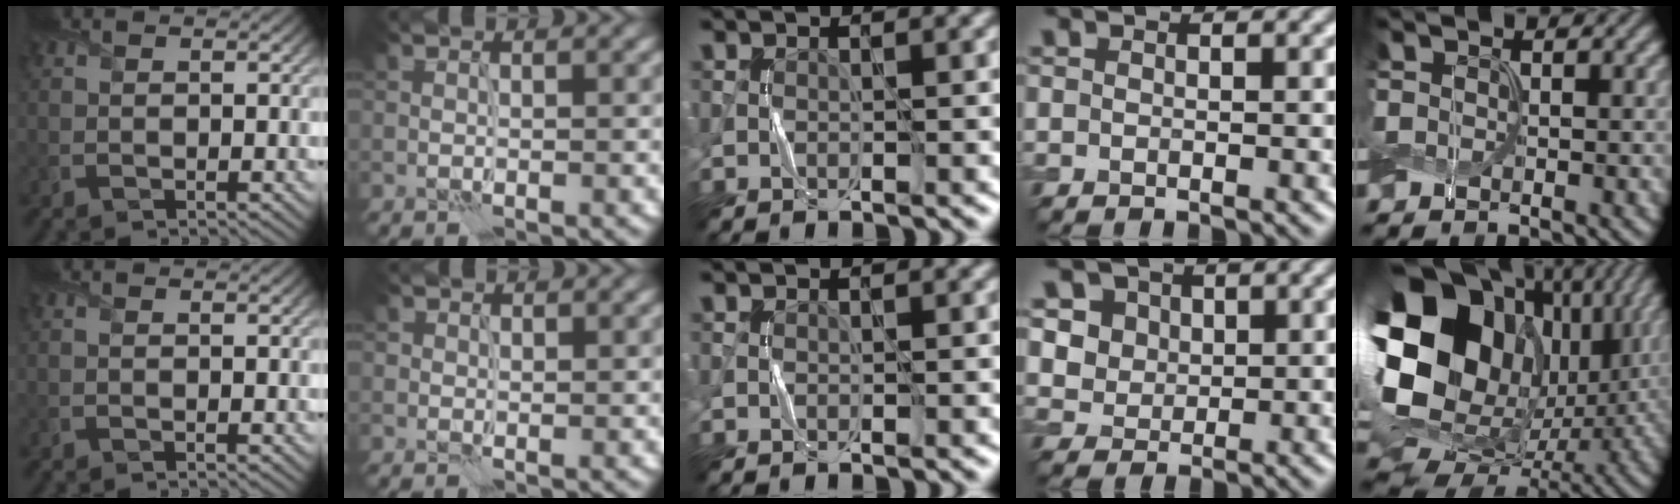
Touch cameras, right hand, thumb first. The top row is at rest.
{"index": {"total": 0.7, "force": [0.3, 0.6, 0.2], "torque": [0.000, -0.003, 0.007]}, "ring": {"total": 5.3, "force": [2.5, 4.2, 1.9], "torque": [-0.045, -0.002, 0.045]}, "little": {"total": 22.6, "force": [3.0, 17.3, 14.3], "torque": [-0.312, -0.022, 0.050]}}